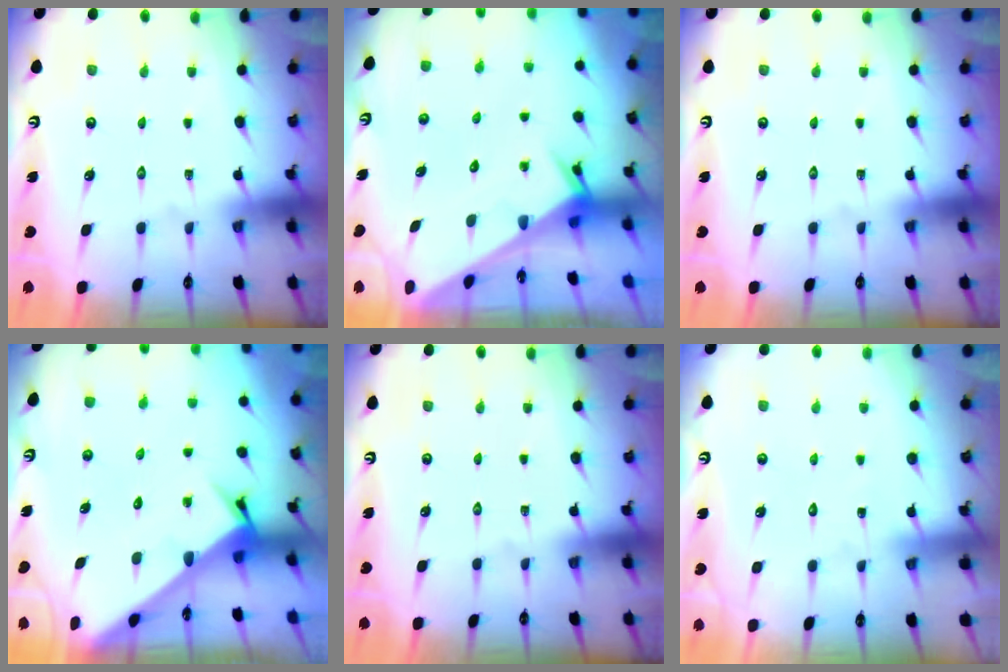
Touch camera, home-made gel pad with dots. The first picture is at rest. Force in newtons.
{"total": 3.2, "press": 3.2, "slide": 0.2}
{"total": 0.0}
{"total": 3.2, "press": 3.2, "slide": 0.2}
{"total": 0.0}
{"total": 3.9, "press": 3.9, "slide": 0.3}